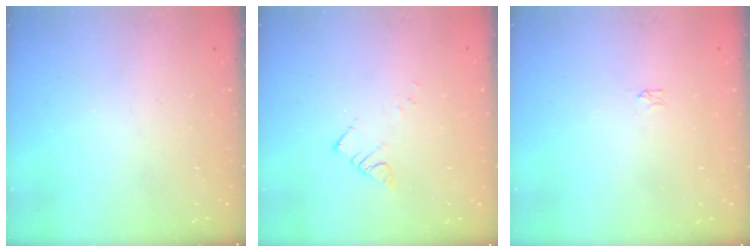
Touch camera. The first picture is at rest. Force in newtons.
{"total": 4.4, "press": 4.4, "slide": 0.1}
{"total": 0.0}